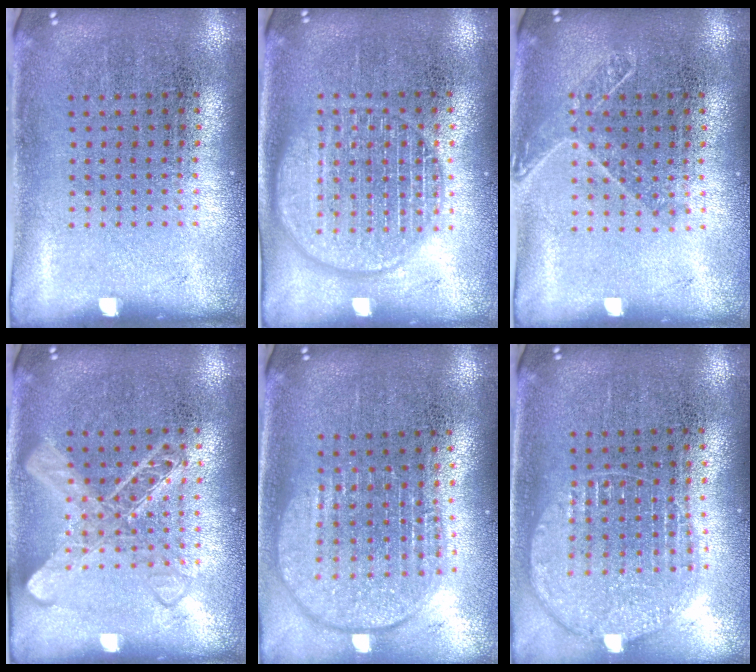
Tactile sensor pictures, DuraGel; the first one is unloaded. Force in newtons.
{"total": 3.3, "press": 3.3, "slide": 0.4}
{"total": 1.3, "press": 1.1, "slide": 0.7}
{"total": 2.8, "press": 2.7, "slide": 0.5}
{"total": 2.0, "press": 1.6, "slide": 1.2}
{"total": 1.1, "press": 1.1, "slide": 0.3}